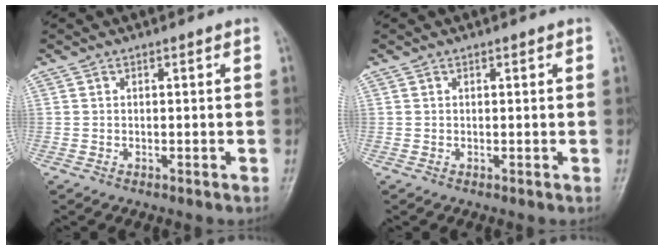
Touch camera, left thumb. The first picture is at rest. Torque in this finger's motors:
{"motor_torque": [-0.14, -0.07, -0.35, -0.14, 0.01]}